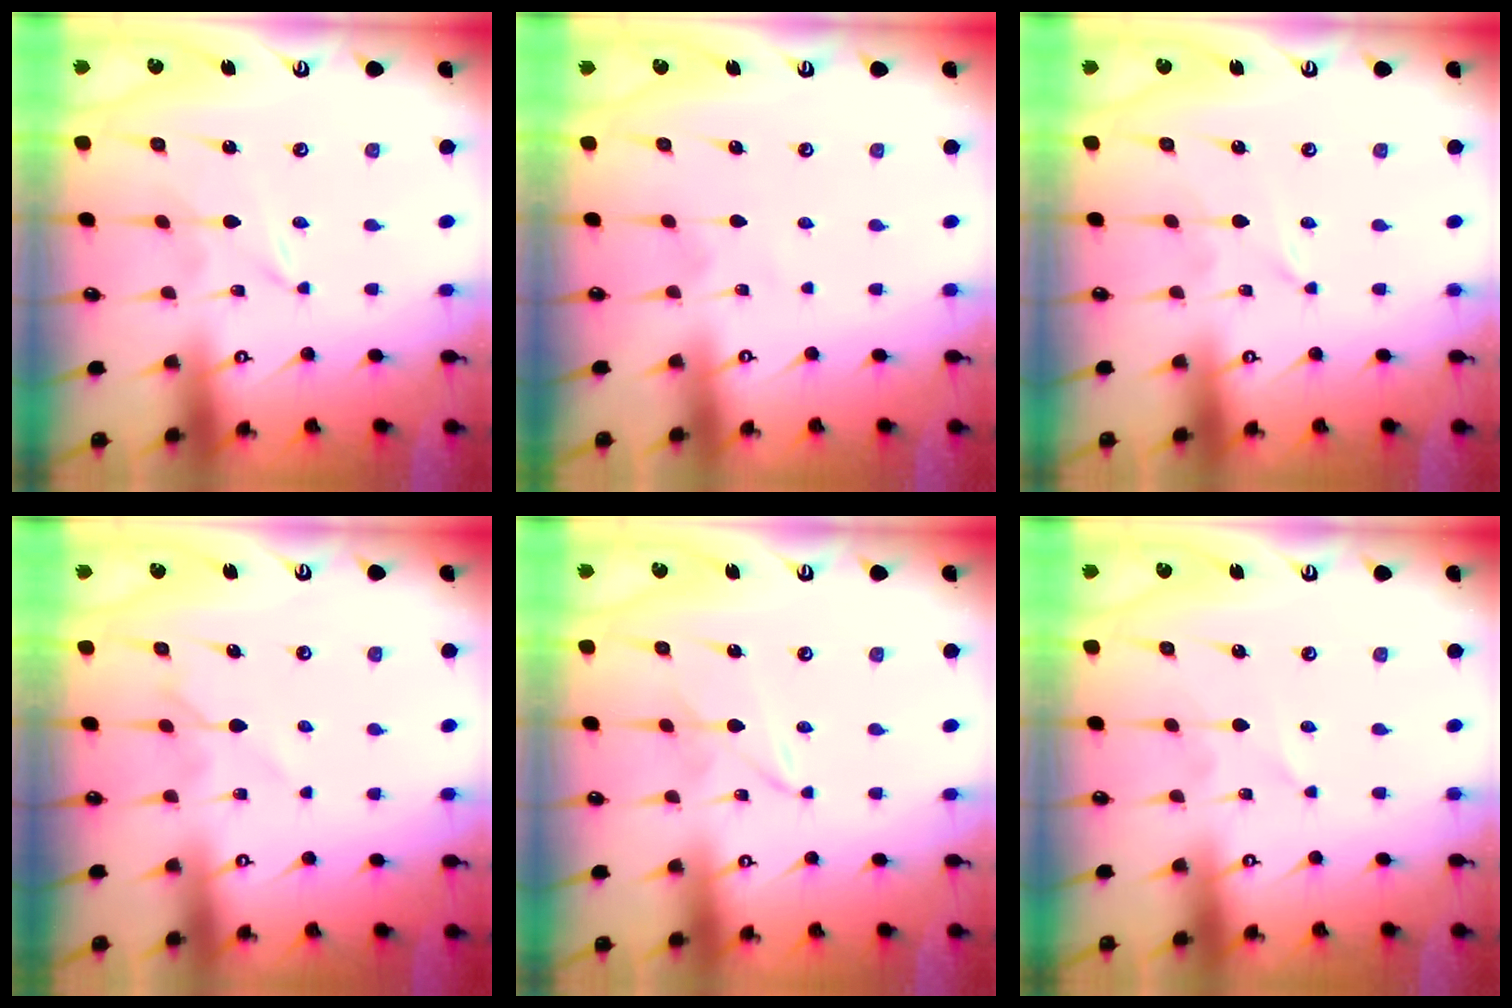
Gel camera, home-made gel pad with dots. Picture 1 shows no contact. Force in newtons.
{"total": 2.2, "press": 2.2, "slide": 0.3}
{"total": 0.0}
{"total": 6.6, "press": 6.5, "slide": 0.9}
{"total": 1.6, "press": 1.6, "slide": 0.2}
{"total": 0.0}